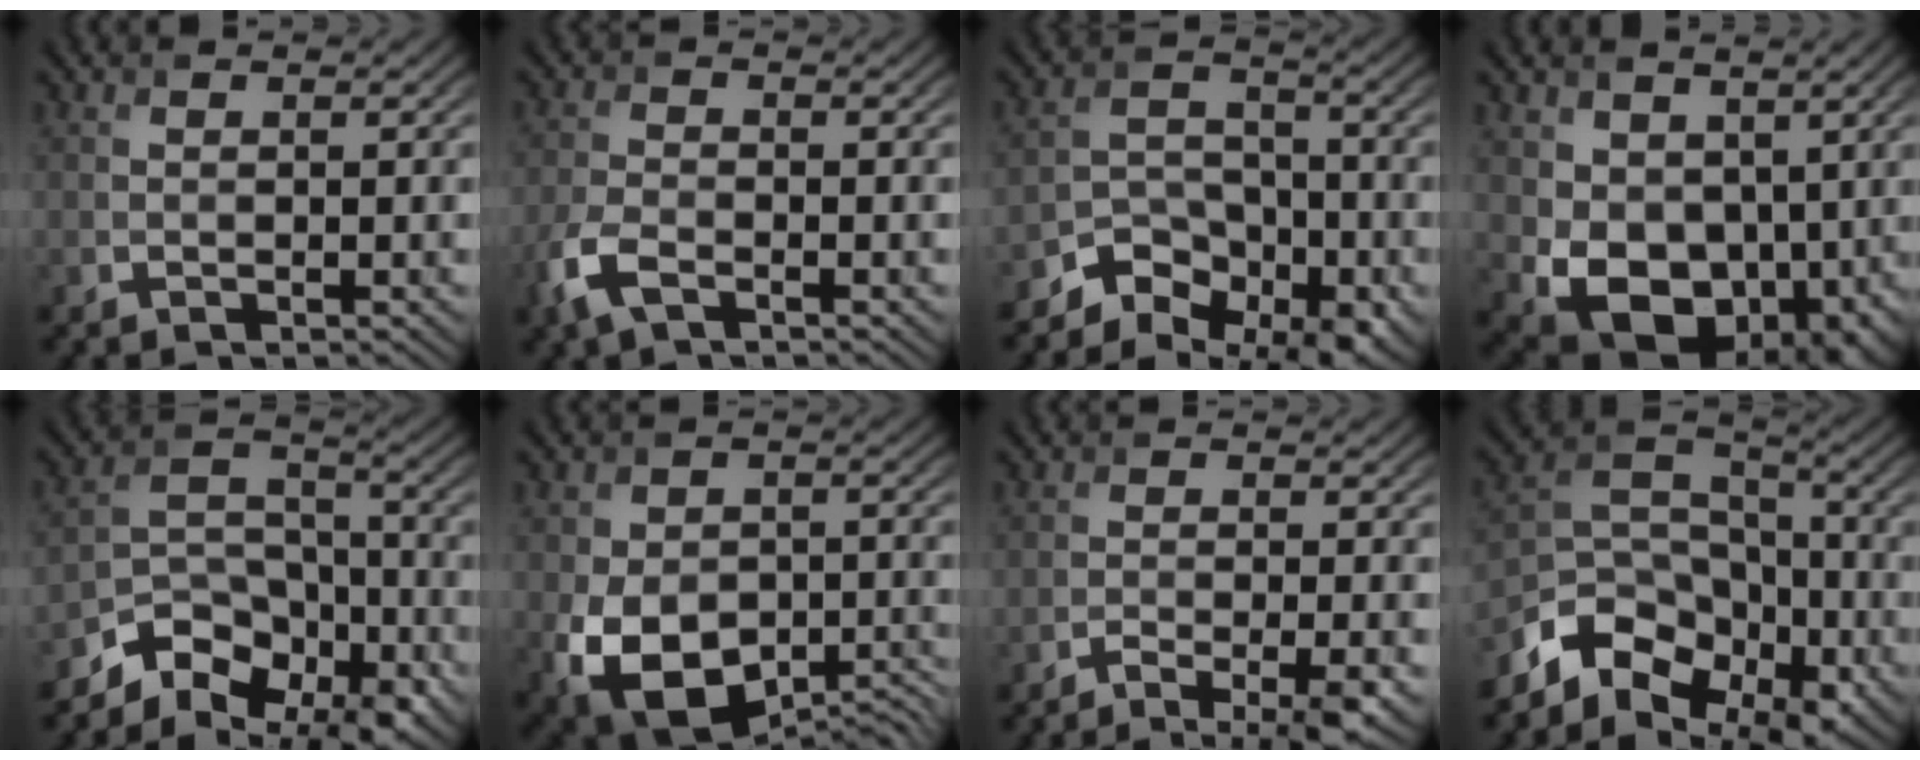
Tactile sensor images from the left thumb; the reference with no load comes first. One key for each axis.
{"total": 4.3, "fx": -2.5, "fy": 1.8, "fz": 3.0, "tx": -0.078, "ty": -0.007, "tz": -0.060}
{"total": 8.2, "fx": -5.9, "fy": 4.7, "fz": 3.2, "tx": -0.053, "ty": -0.006, "tz": -0.110}
{"total": 12.4, "fx": 0.3, "fy": 8.9, "fz": 8.7, "tx": -0.178, "ty": -0.040, "tz": 0.017}
{"total": 10.1, "fx": -7.4, "fy": 5.3, "fz": 4.3, "tx": -0.069, "ty": -0.005, "tz": -0.138}
{"total": 13.6, "fx": -5.5, "fy": 8.7, "fz": 8.8, "tx": -0.168, "ty": -0.044, "tz": -0.078}
{"total": 5.6, "fx": -3.6, "fy": 1.1, "fz": 4.1, "tx": -0.066, "ty": -0.004, "tz": -0.063}
{"total": 11.1, "fx": -6.9, "fy": 6.6, "fz": 5.5, "tx": -0.101, "ty": -0.006, "tz": -0.142}